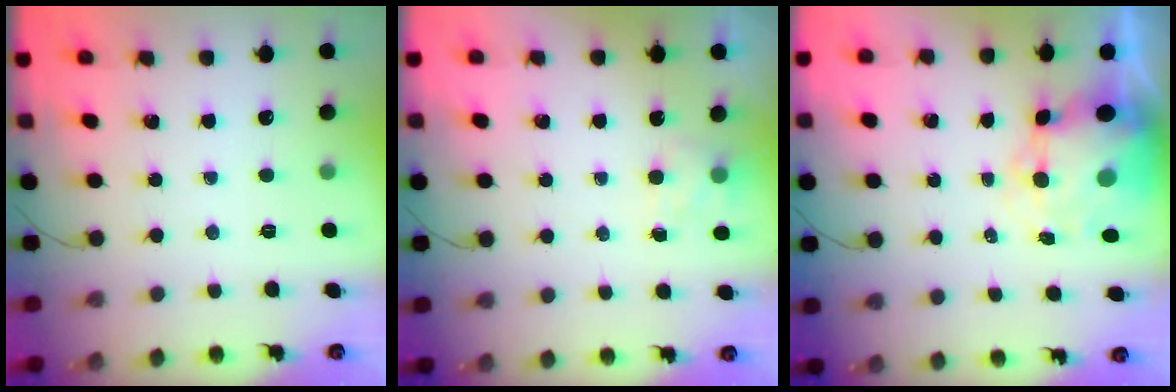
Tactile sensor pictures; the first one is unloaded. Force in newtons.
{"total": 3.6, "press": 3.4, "slide": 1.1}
{"total": 9.4, "press": 9.0, "slide": 2.5}